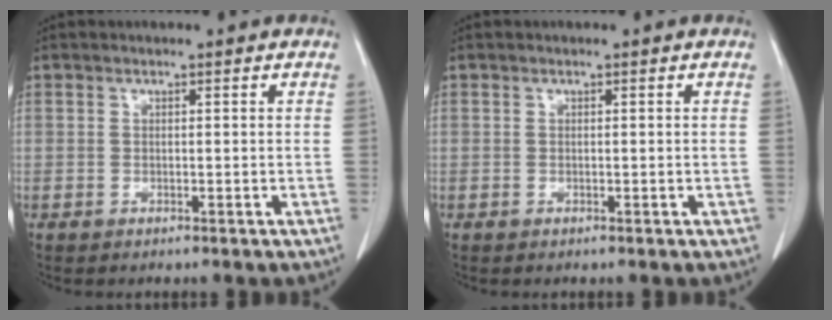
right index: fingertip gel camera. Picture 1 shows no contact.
{"total": 0.0}